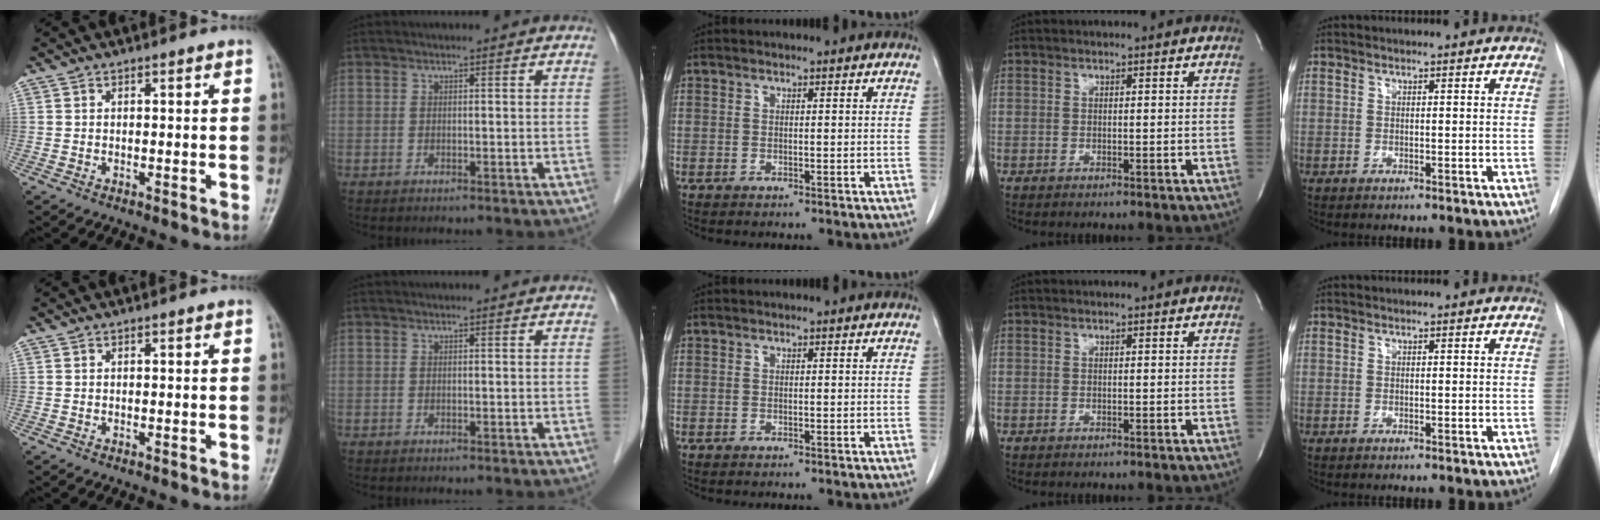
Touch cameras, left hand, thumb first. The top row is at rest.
{}